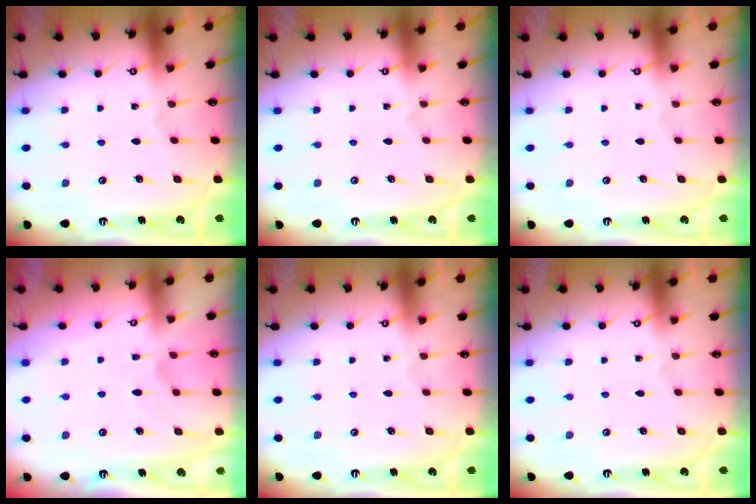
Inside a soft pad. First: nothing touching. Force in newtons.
{"total": 0.0}
{"total": 0.0}
{"total": 1.8, "press": 1.3, "slide": 1.2}
{"total": 0.0}
{"total": 0.0}